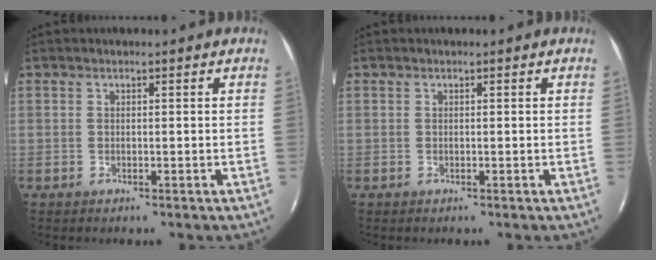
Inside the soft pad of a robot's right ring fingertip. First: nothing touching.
{"total": 0.0}